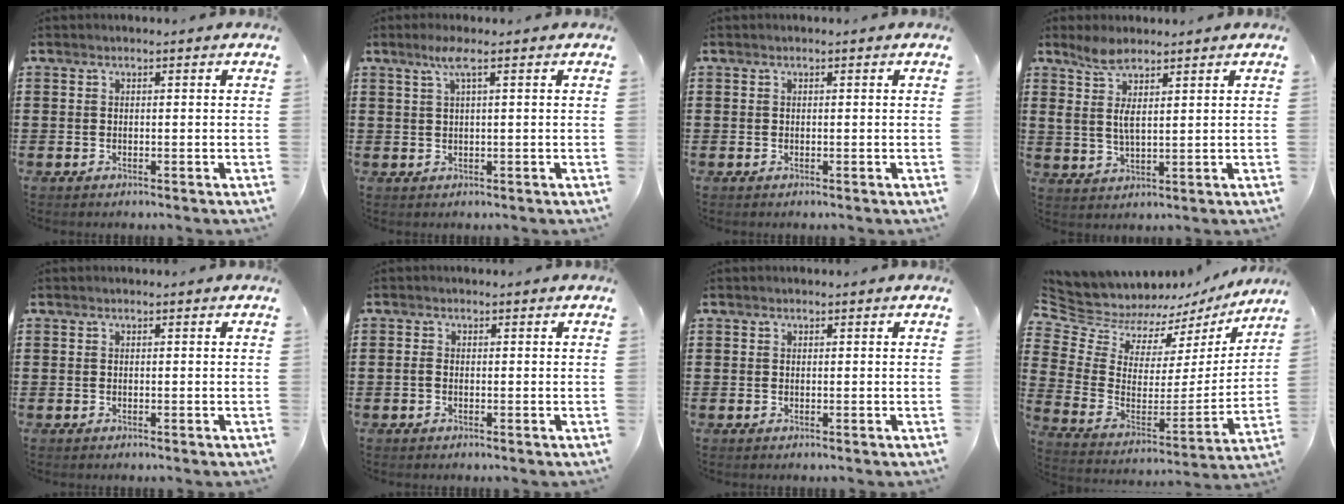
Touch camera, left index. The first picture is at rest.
{"total": 3.0, "force": [1.1, 0.1, 2.8], "torque": [-0.058, 0.003, 0.018]}
{"total": 0.0}
{"total": 5.3, "force": [3.0, 1.8, 3.9], "torque": [-0.100, -0.001, 0.050]}
{"total": 0.0}
{"total": 0.9, "force": [-0.4, 0.4, 0.6], "torque": [-0.022, -0.006, -0.010]}
{"total": 0.0}
{"total": 7.1, "force": [6.7, 2.4, 0.1], "torque": [-0.053, -0.063, 0.118]}